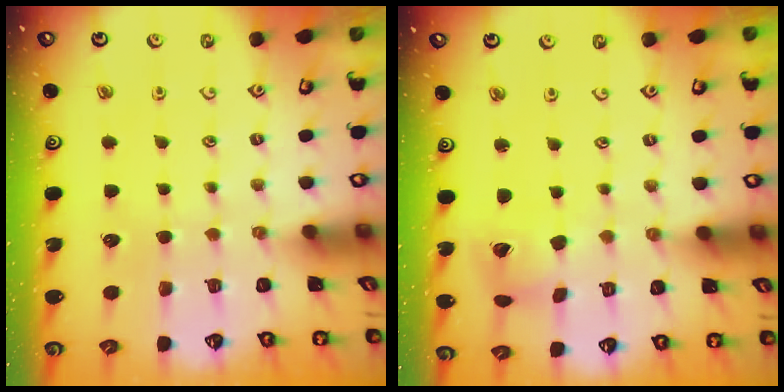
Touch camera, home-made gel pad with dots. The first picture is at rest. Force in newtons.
{"total": 7.4, "press": 7.4, "slide": 0.8}